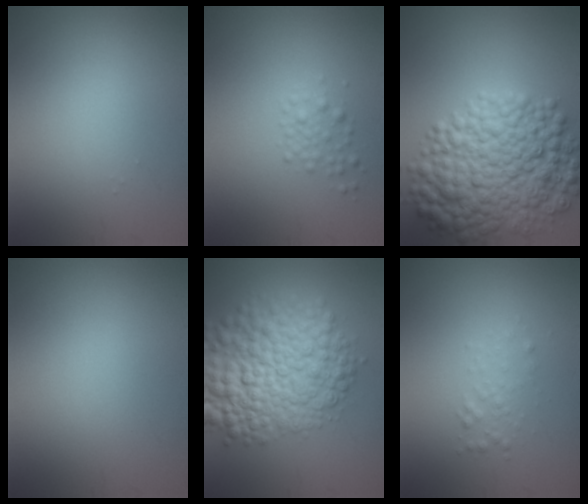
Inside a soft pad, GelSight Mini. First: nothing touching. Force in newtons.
{"total": 1.6, "press": 1.6, "slide": 0.0}
{"total": 10.8, "press": 10.8, "slide": 0.1}
{"total": 0.0}
{"total": 10.1, "press": 10.1, "slide": 0.3}
{"total": 1.3, "press": 1.3, "slide": 0.1}